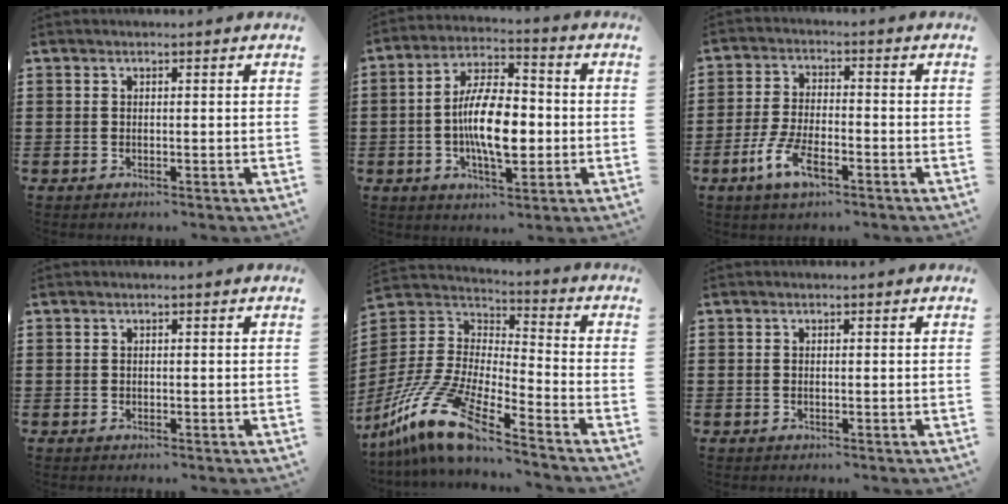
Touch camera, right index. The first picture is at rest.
{"total": 10.8, "force": [-1.4, 4.8, 9.6], "torque": [-0.180, -0.003, -0.030]}
{"total": 6.3, "force": [-3.4, 2.2, 4.9], "torque": [-0.113, -0.006, -0.067]}
{"total": 0.0}
{"total": 14.3, "force": [-10.5, 2.8, 9.3], "torque": [-0.220, 0.012, -0.212]}
{"total": 0.0}